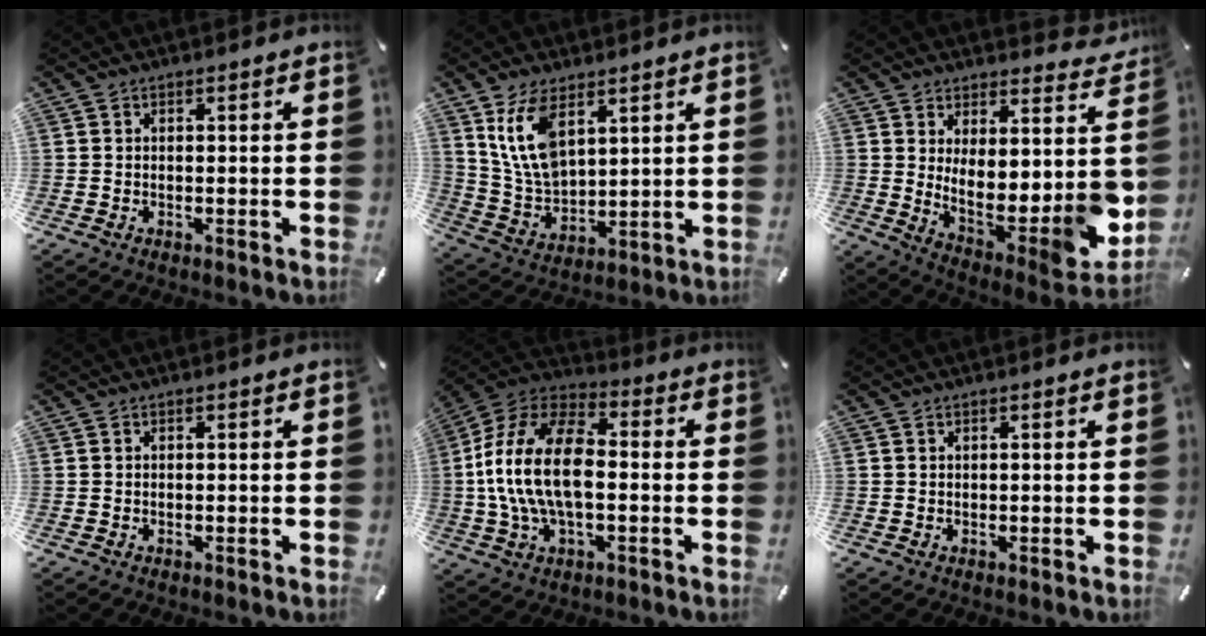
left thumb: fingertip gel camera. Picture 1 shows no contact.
{"total": 11.4, "force": [6.4, 6.2, 7.1], "torque": [-0.180, -0.021, 0.119]}
{"total": 11.1, "force": [1.8, 5.9, 9.2], "torque": [-0.090, -0.057, 0.041]}
{"total": 0.0}
{"total": 18.5, "force": [-1.7, 10.8, 14.9], "torque": [-0.314, 0.010, -0.031]}
{"total": 0.0}